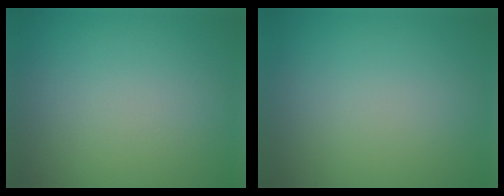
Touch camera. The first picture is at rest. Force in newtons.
{"total": 0.0}